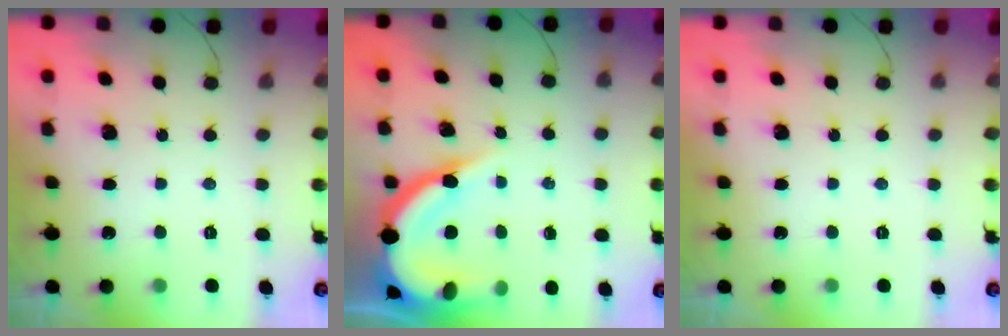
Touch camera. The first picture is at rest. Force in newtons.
{"total": 16.2, "press": 16.2, "slide": 1.6}
{"total": 0.0}